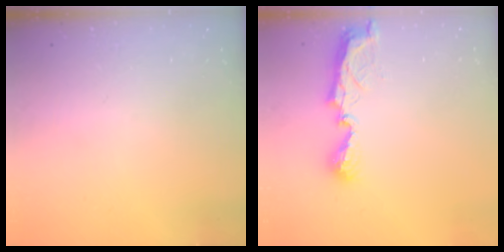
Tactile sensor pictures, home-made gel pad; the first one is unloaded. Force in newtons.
{"total": 7.7, "press": 7.6, "slide": 0.7}